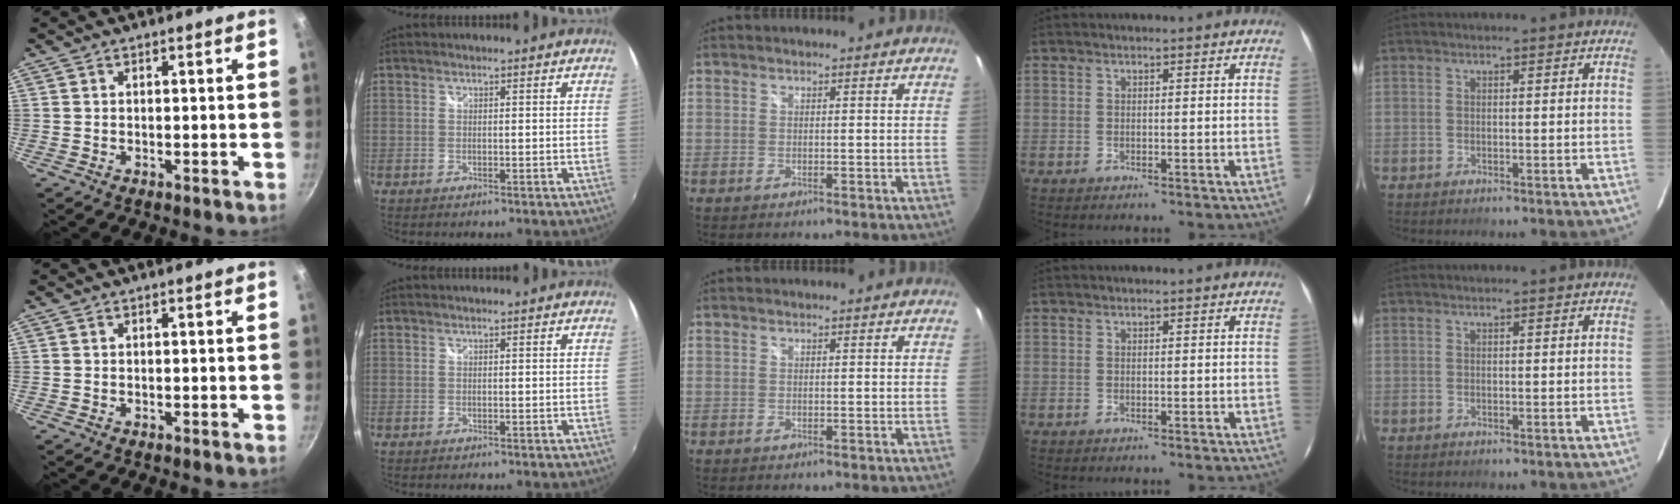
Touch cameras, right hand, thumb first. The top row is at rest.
{}